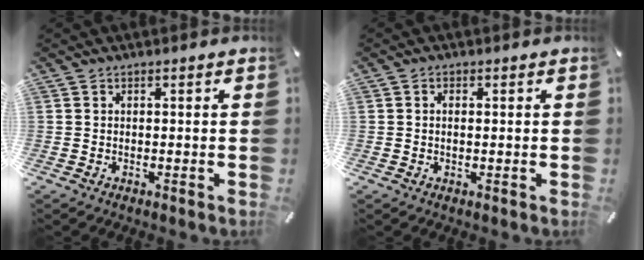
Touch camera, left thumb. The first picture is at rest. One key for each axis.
{"total": 1.2, "fx": 0.1, "fy": 0.7, "fz": 1.0, "tx": -0.021, "ty": 0.003, "tz": 0.001}